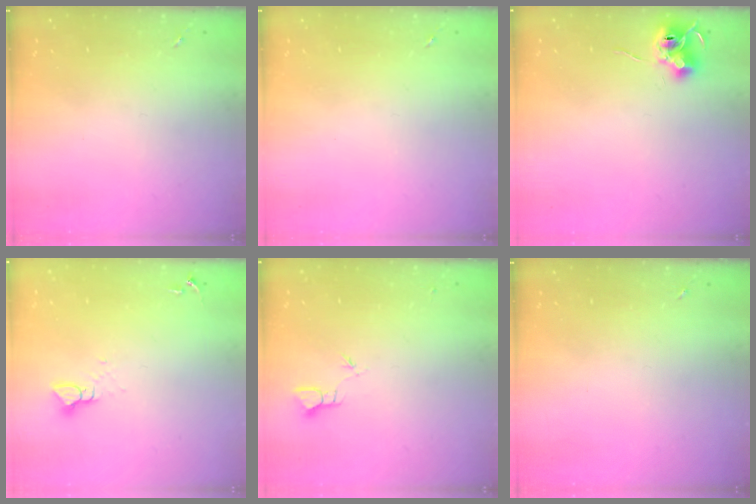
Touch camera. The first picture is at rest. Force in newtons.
{"total": 0.0}
{"total": 8.7, "press": 8.7, "slide": 0.4}
{"total": 3.9, "press": 3.8, "slide": 0.5}
{"total": 2.0, "press": 2.0, "slide": 0.1}
{"total": 0.0}